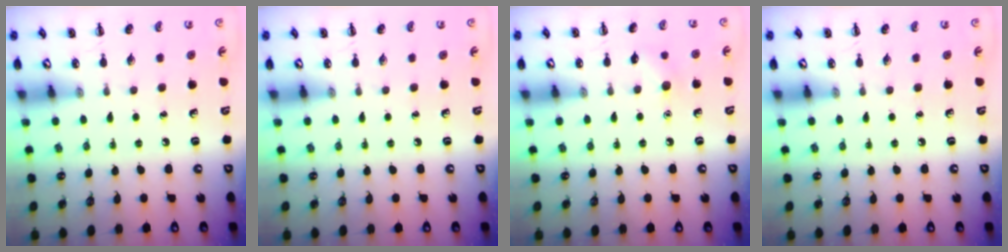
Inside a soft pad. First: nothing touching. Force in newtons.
{"total": 0.0}
{"total": 6.3, "press": 6.1, "slide": 1.6}
{"total": 0.0}